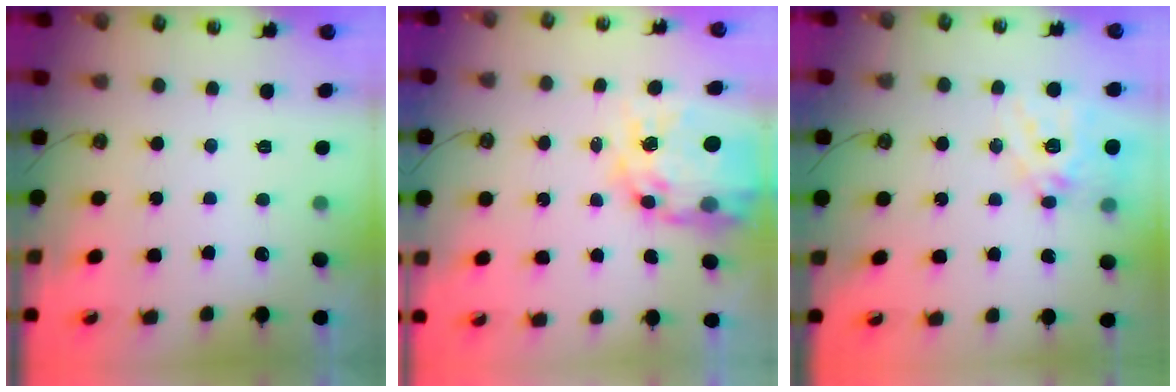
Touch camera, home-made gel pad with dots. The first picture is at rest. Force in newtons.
{"total": 17.0, "press": 17.0, "slide": 1.6}
{"total": 15.6, "press": 15.5, "slide": 1.4}